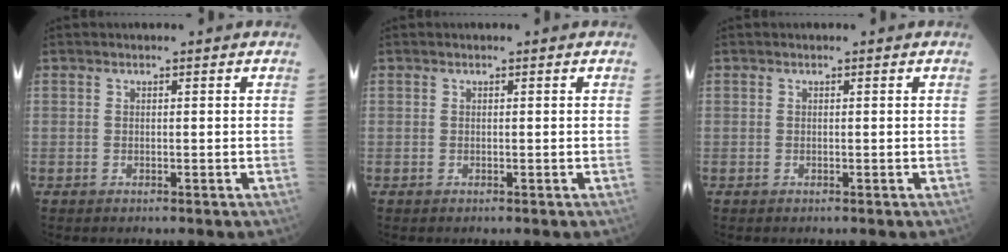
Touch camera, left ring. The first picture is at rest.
{"total": 0.0}
{"total": 0.0}